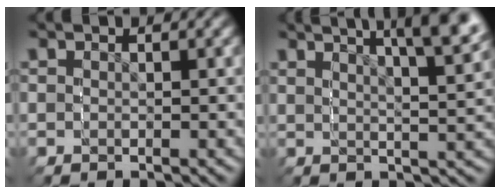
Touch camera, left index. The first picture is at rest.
{"total": 4.6, "force": [3.9, -0.5, 2.4], "torque": [-0.025, 0.024, 0.051]}